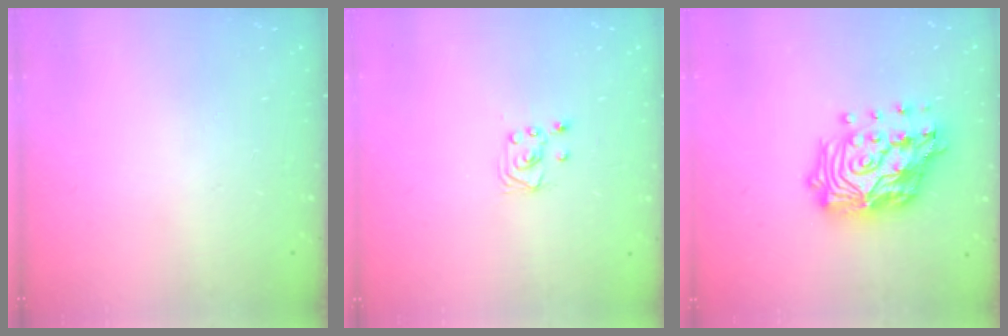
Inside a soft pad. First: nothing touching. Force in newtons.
{"total": 2.0, "press": 2.0, "slide": 0.2}
{"total": 20.6, "press": 20.5, "slide": 2.7}